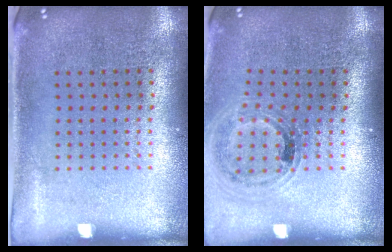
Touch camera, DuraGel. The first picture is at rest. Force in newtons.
{"total": 1.0, "press": 1.0, "slide": 0.2}